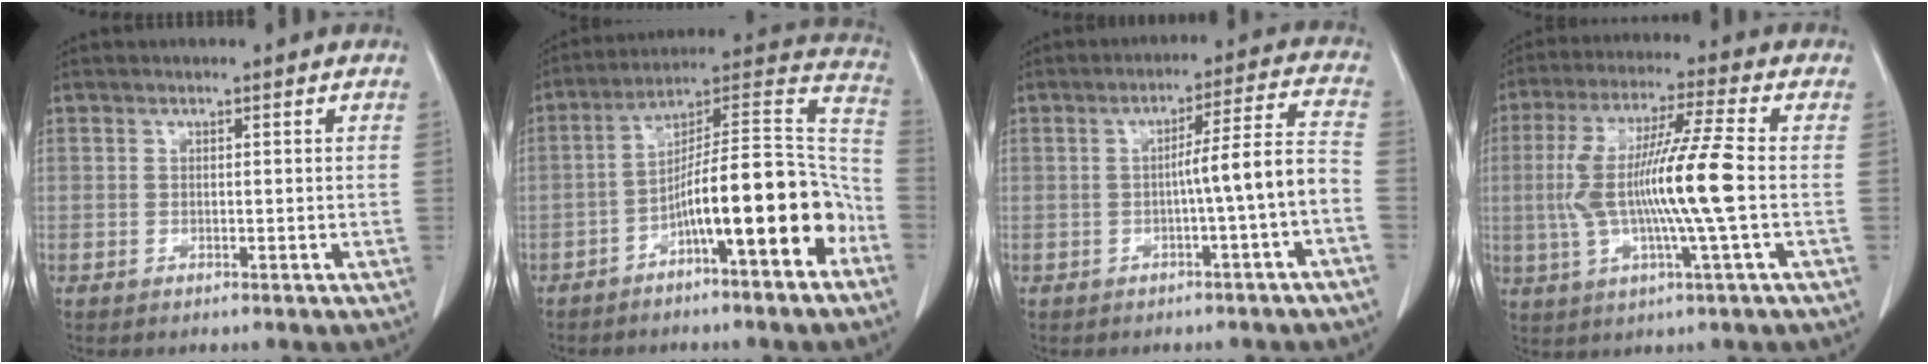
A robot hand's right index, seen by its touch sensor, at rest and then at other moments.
{"total": 16.4, "force": [-7.0, 2.3, 14.6], "torque": [-0.220, 0.038, -0.108]}
{"total": 5.9, "force": [-1.8, -0.4, 5.6], "torque": [-0.080, 0.017, -0.024]}
{"total": 13.3, "force": [-0.9, -0.4, 13.3], "torque": [-0.266, 0.004, -0.021]}